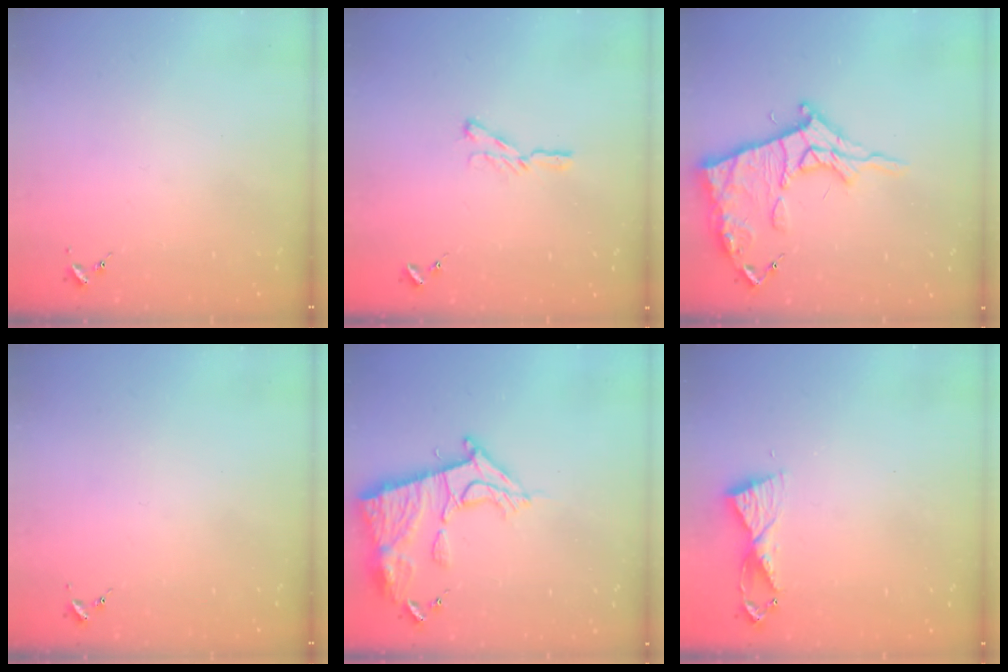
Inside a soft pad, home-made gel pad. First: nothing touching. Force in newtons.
{"total": 5.8, "press": 5.7, "slide": 0.6}
{"total": 16.1, "press": 16.0, "slide": 1.7}
{"total": 0.0}
{"total": 14.9, "press": 14.8, "slide": 1.3}
{"total": 5.8, "press": 5.8, "slide": 0.6}